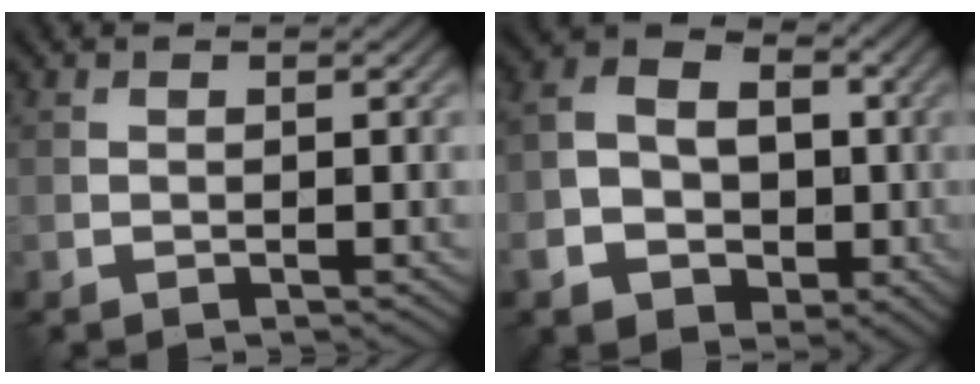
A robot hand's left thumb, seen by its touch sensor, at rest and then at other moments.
{"total": 10.1, "force": [-2.7, 8.0, 5.5], "torque": [-0.113, -0.029, -0.058]}